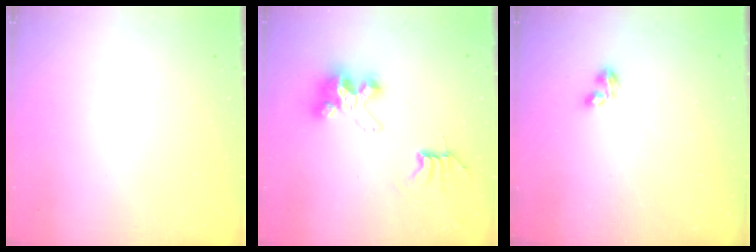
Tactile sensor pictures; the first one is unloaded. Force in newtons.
{"total": 8.2, "press": 8.2, "slide": 0.7}
{"total": 2.2, "press": 2.2, "slide": 0.4}